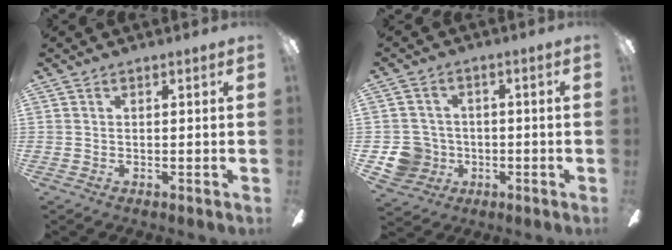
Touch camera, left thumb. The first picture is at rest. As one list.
[{"total": 7.8, "force": [-1.7, 7.4, 1.6], "torque": [-0.057, 0.014, -0.026]}]